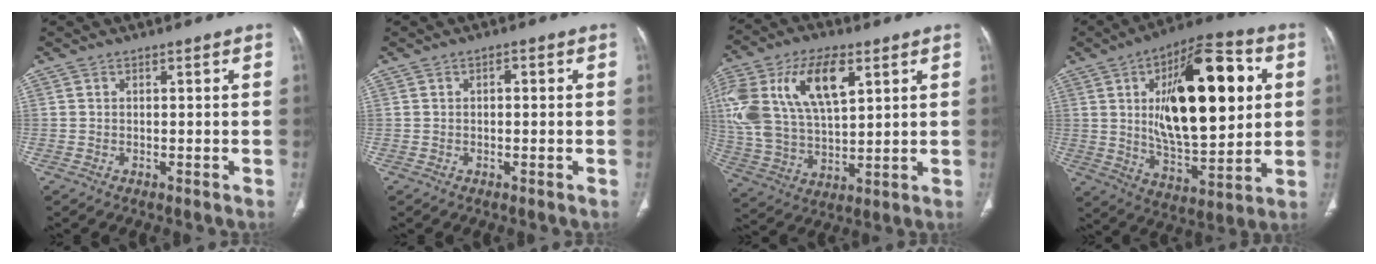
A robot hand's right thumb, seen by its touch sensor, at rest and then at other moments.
{"total": 1.2, "force": [0.1, 0.7, 0.9], "torque": [-0.011, 0.003, 0.000]}
{"total": 23.3, "force": [8.6, 12.3, 17.8], "torque": [-0.377, 0.003, 0.161]}
{"total": 26.6, "force": [5.5, 11.7, 23.2], "torque": [-0.328, -0.011, 0.084]}